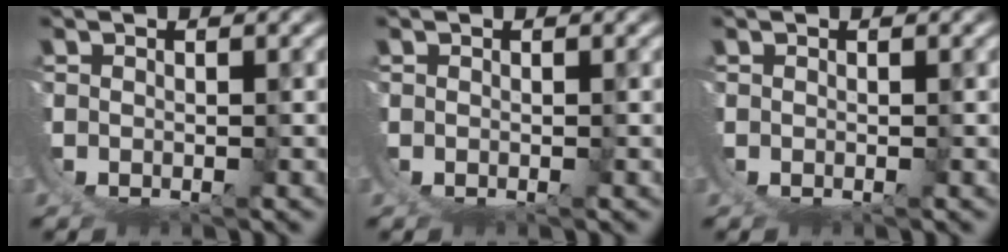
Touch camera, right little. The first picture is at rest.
{"total": 0.0}
{"total": 0.0}